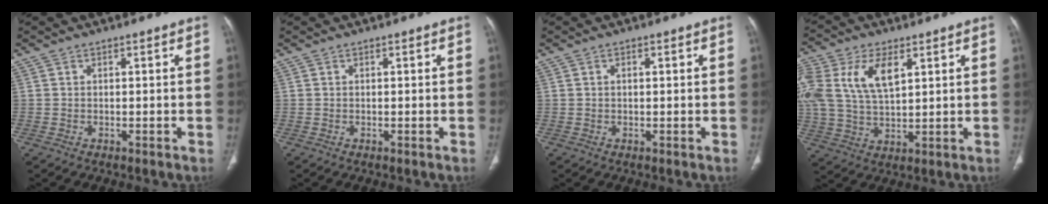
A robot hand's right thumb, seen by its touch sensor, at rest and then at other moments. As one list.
[{"total": 0.0}, {"total": 0.7, "force": [0.2, 0.4, 0.6], "torque": [-0.015, 0.005, 0.004]}, {"total": 16.2, "force": [5.6, 9.0, 12.2], "torque": [-0.273, -0.001, 0.107]}]